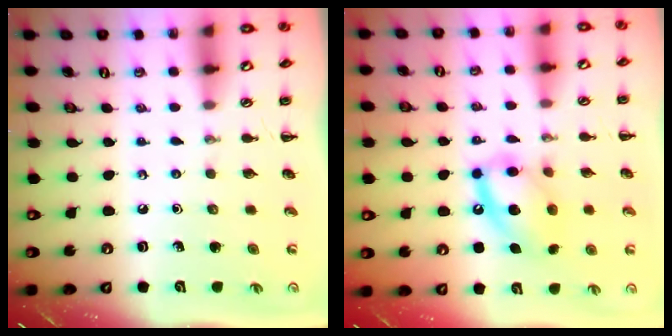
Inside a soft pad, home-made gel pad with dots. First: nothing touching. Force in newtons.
{"total": 13.4, "press": 13.1, "slide": 2.5}